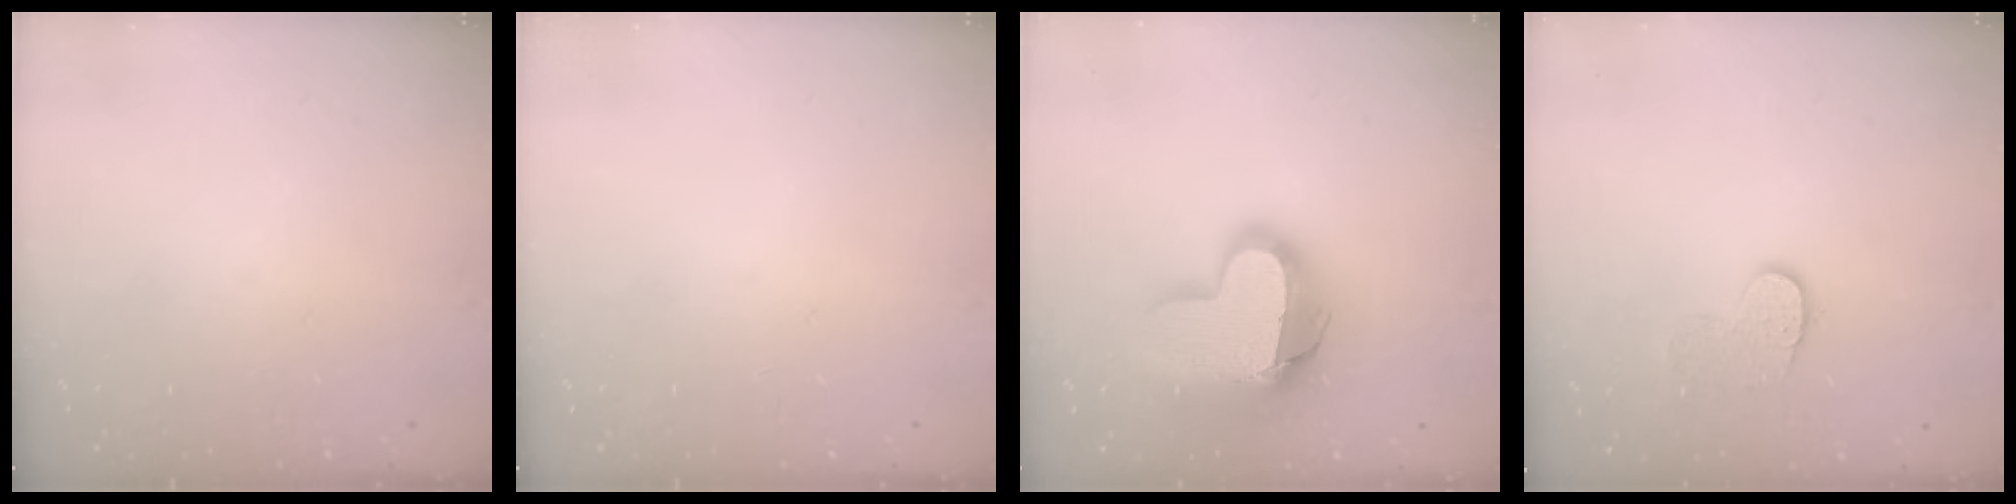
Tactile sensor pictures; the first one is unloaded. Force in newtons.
{"total": 0.0}
{"total": 18.9, "press": 18.9, "slide": 1.2}
{"total": 8.3, "press": 8.3, "slide": 0.4}